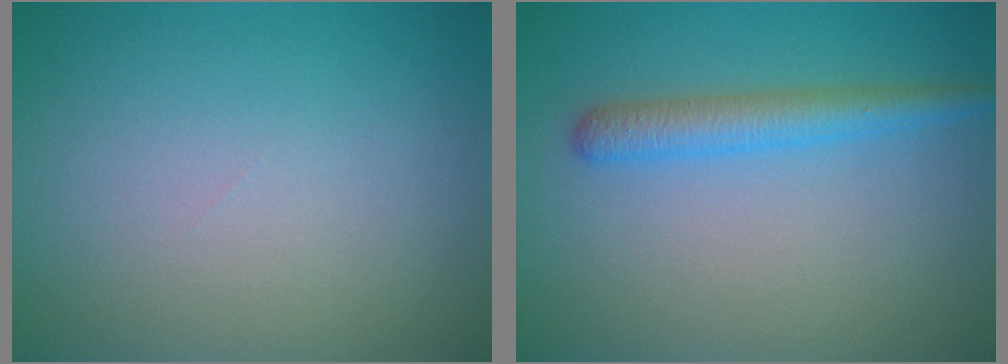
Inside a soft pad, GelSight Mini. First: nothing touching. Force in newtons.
{"total": 3.0, "press": 3.0, "slide": 0.2}